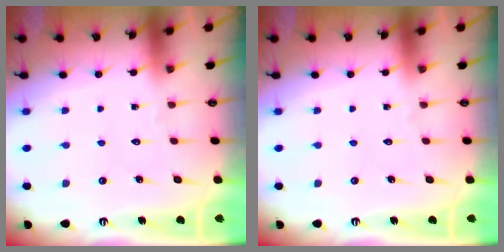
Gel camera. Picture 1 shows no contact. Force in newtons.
{"total": 0.0}